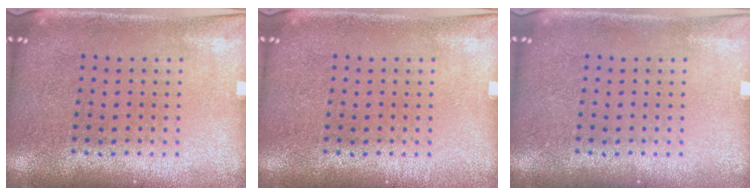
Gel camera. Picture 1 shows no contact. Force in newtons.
{"total": 0.0}
{"total": 0.0}